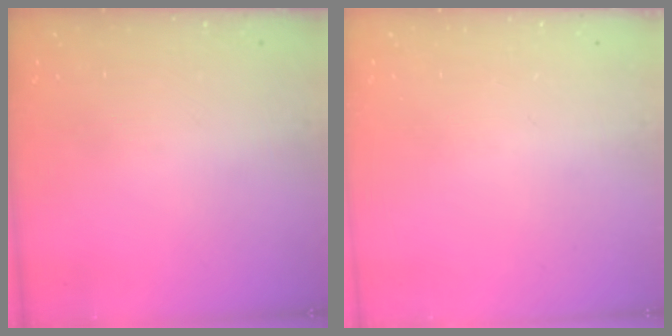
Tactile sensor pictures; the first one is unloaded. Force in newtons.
{"total": 0.0}